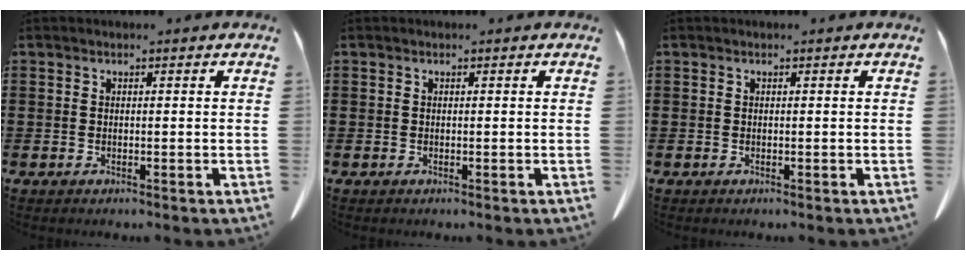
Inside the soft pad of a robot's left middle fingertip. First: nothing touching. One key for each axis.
{"total": 0.0}
{"total": 0.0}